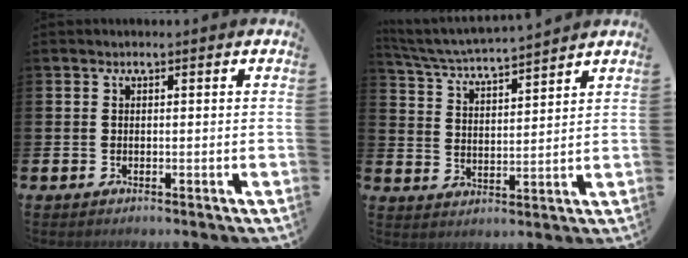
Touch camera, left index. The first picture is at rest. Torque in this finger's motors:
{"motor_torque": [0.30, -0.96, 0.07, 0.07]}